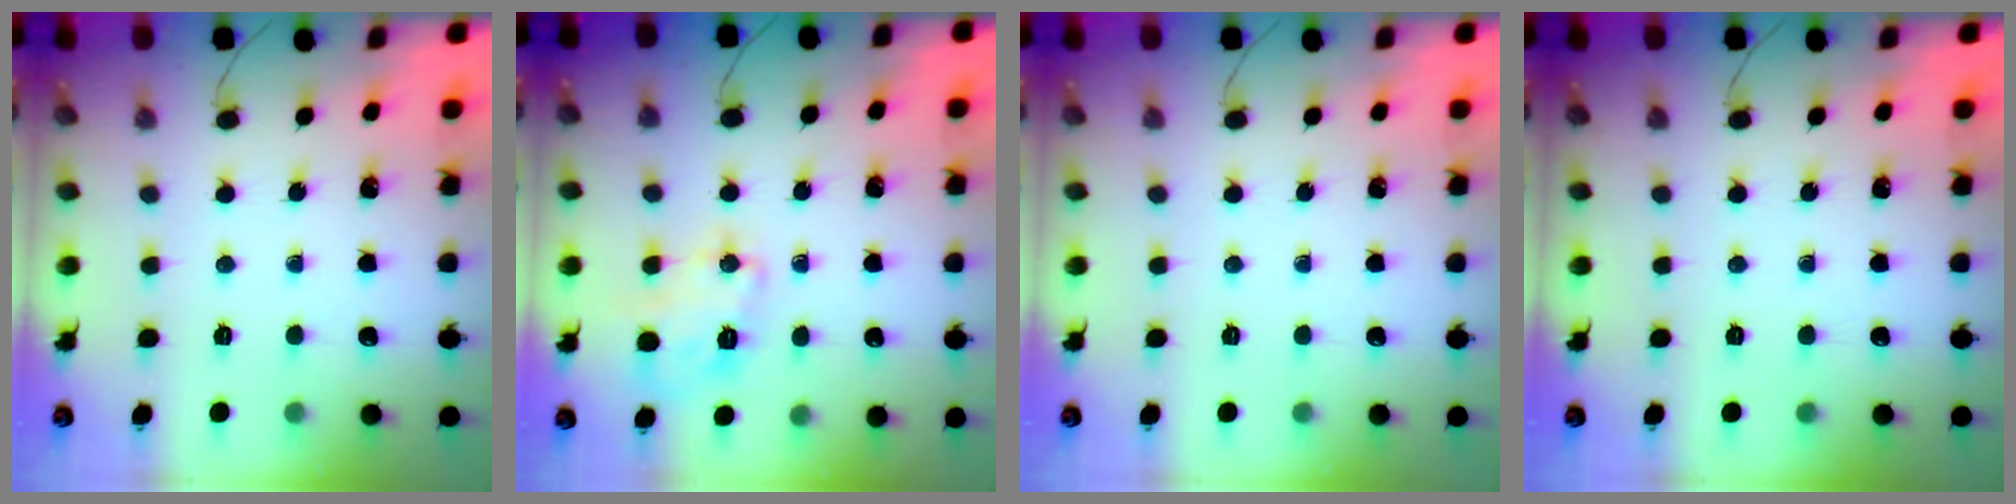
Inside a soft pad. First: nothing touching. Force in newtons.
{"total": 8.7, "press": 8.7, "slide": 1.0}
{"total": 0.0}
{"total": 0.0}